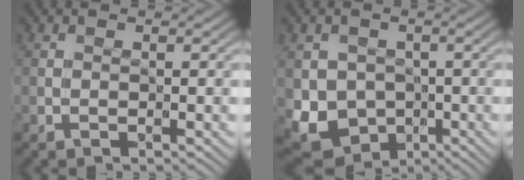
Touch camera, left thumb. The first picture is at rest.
{"total": 6.8, "force": [-1.6, 6.2, 2.3], "torque": [-0.058, -0.034, -0.032]}